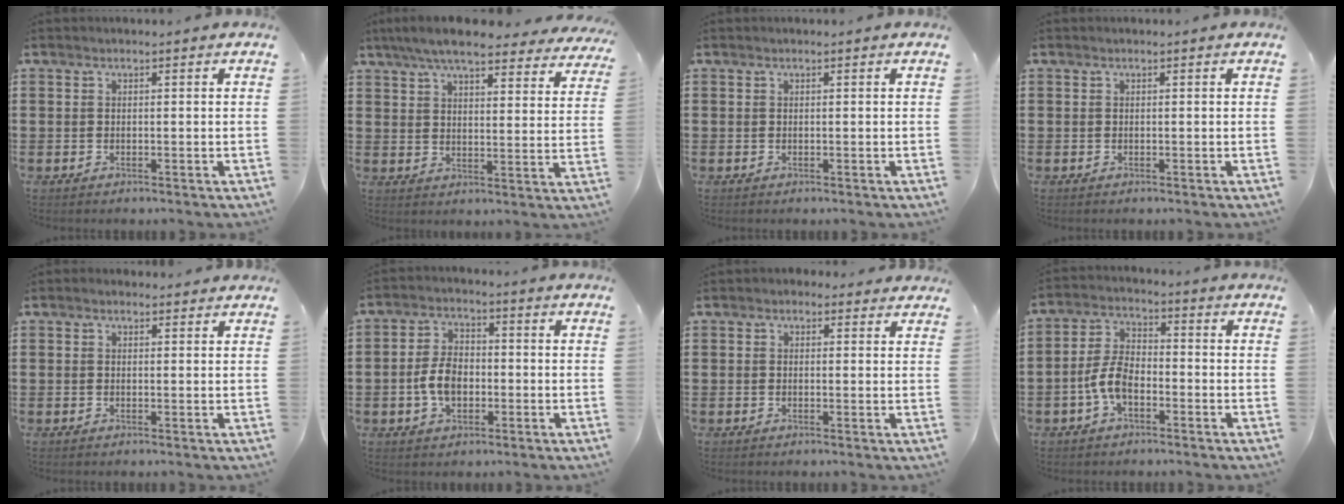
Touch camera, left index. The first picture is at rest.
{"total": 7.7, "force": [6.9, 0.7, 3.4], "torque": [-0.090, -0.022, 0.124]}
{"total": 0.0}
{"total": 0.0}
{"total": 0.9, "force": [0.7, 0.5, 0.2], "torque": [-0.006, 0.004, 0.014]}
{"total": 6.0, "force": [-1.3, 3.7, 4.5], "torque": [-0.102, 0.005, -0.029]}
{"total": 1.3, "force": [0.9, 0.8, 0.3], "torque": [-0.010, 0.007, 0.017]}
{"total": 6.0, "force": [-2.6, 3.1, 4.4], "torque": [-0.110, 0.002, -0.056]}